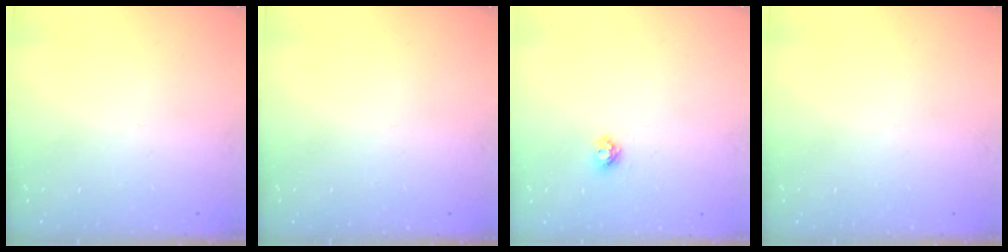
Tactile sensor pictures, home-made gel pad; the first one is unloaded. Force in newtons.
{"total": 0.0}
{"total": 4.0, "press": 4.0, "slide": 0.5}
{"total": 0.0}